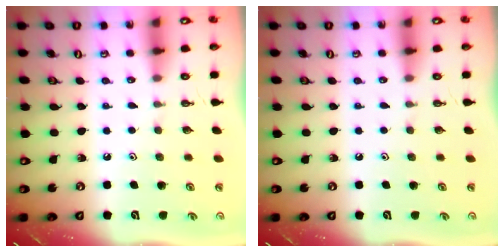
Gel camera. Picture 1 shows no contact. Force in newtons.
{"total": 0.0}